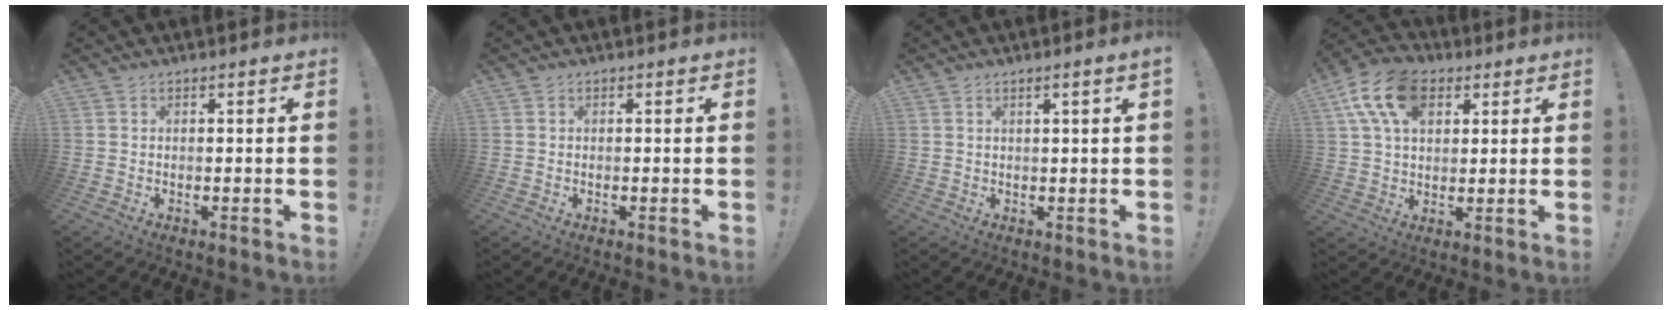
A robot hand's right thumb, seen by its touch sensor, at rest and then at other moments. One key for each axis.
{"total": 0.0}
{"total": 2.1, "fx": 0.7, "fy": -0.4, "fz": 1.9, "tx": -0.042, "ty": 0.001, "tz": 0.012}
{"total": 15.2, "fx": 6.3, "fy": 9.7, "fz": 9.9, "tx": -0.179, "ty": -0.012, "tz": 0.118}